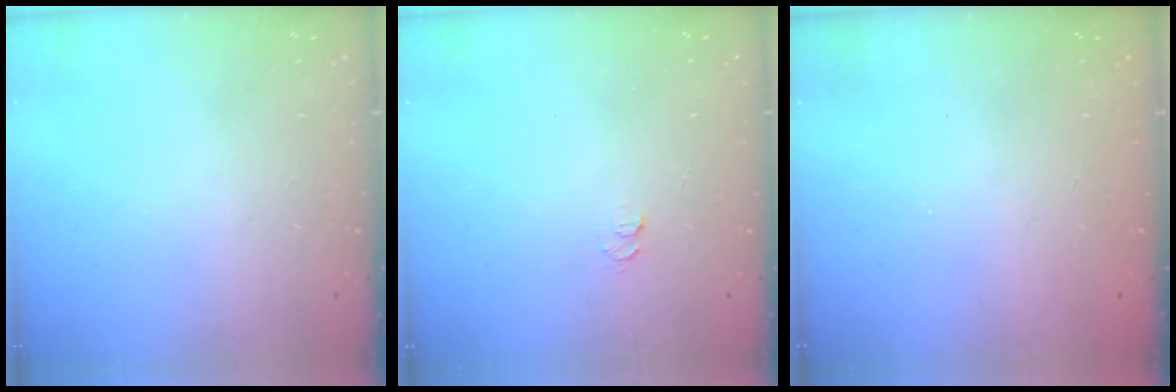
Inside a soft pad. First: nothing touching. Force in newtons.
{"total": 4.2, "press": 4.1, "slide": 0.5}
{"total": 2.3, "press": 2.2, "slide": 0.8}